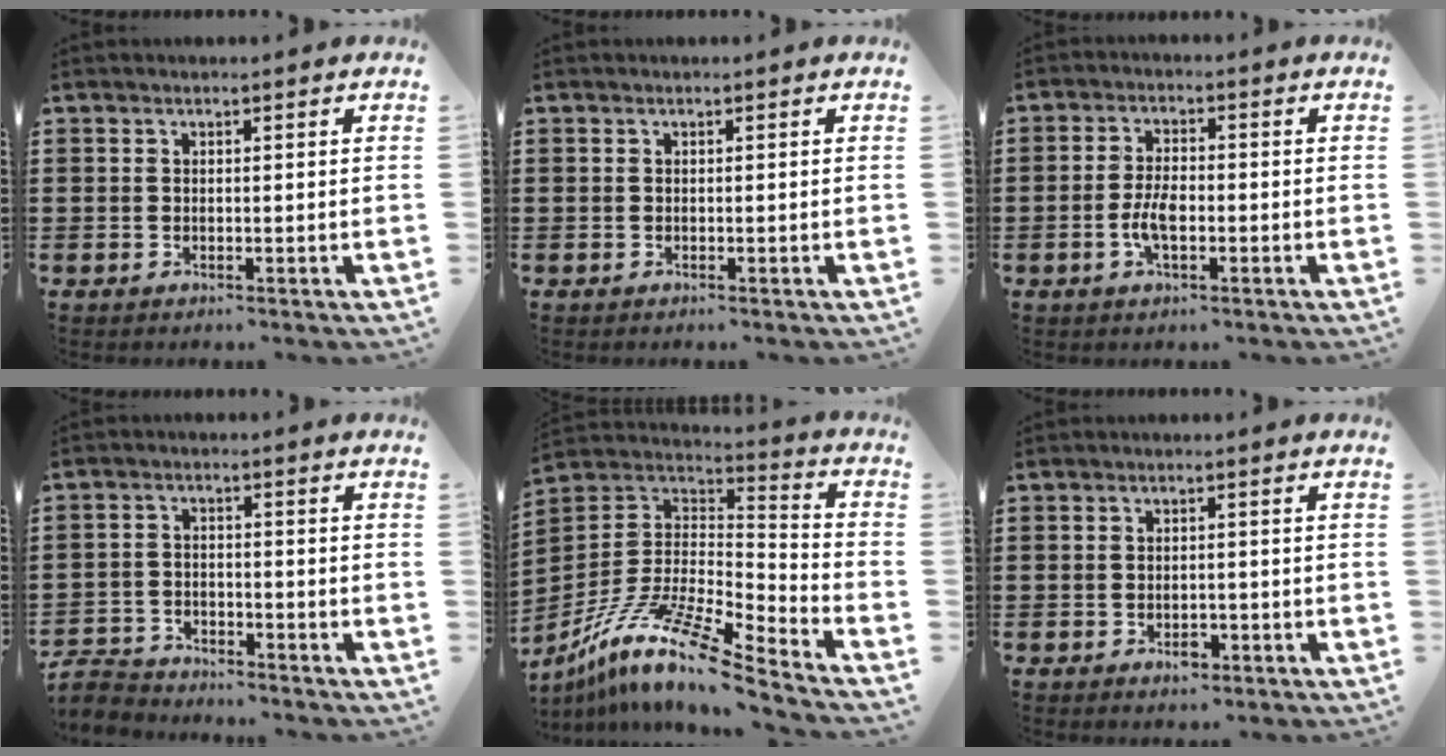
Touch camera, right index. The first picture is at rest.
{"total": 0.0}
{"total": 4.6, "force": [-1.3, 2.0, 3.9], "torque": [-0.089, 0.000, -0.028]}
{"total": 3.6, "force": [-3.5, 0.7, 0.2], "torque": [-0.025, -0.003, -0.079]}
{"total": 13.3, "force": [-9.6, 2.1, 9.0], "torque": [-0.186, 0.007, -0.186]}
{"total": 2.1, "force": [-1.1, 1.0, 1.4], "torque": [-0.028, 0.000, -0.020]}